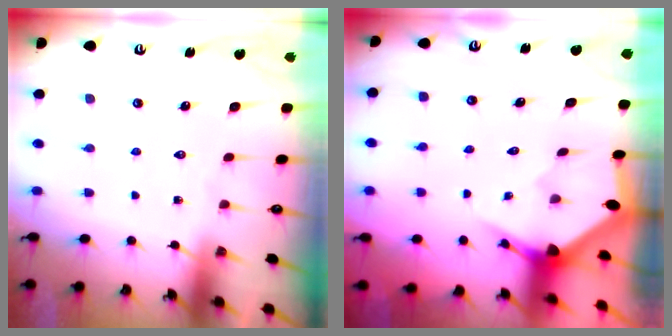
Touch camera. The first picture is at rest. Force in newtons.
{"total": 2.9, "press": 2.9, "slide": 0.1}